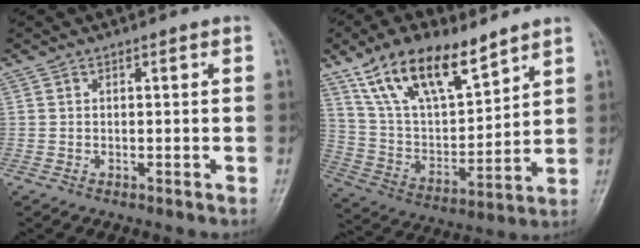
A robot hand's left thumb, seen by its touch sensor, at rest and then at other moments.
{"total": 17.9, "force": [12.0, 7.5, 11.0], "torque": [-0.163, -0.050, 0.232]}